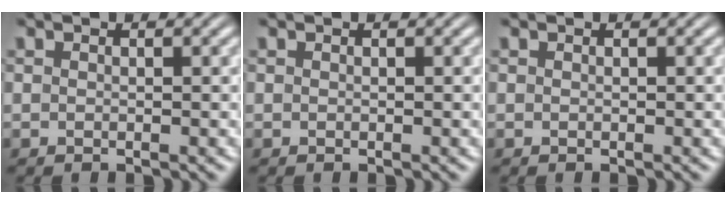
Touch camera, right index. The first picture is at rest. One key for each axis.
{"total": 0.0}
{"total": 0.0}